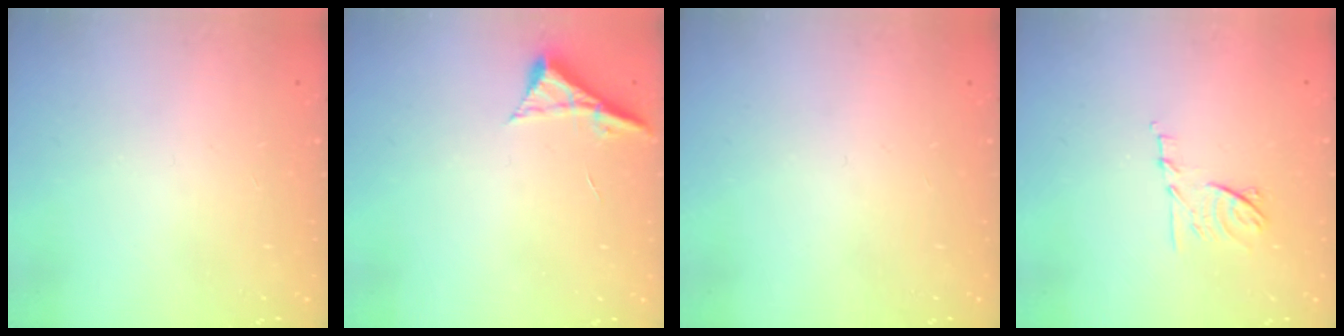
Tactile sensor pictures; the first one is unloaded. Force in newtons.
{"total": 5.4, "press": 5.4, "slide": 0.7}
{"total": 0.0}
{"total": 8.2, "press": 8.2, "slide": 0.8}